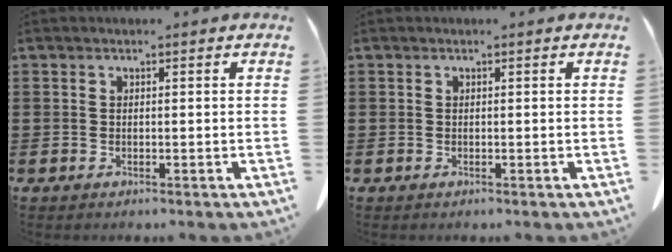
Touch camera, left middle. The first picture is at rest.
{"total": 0.0}